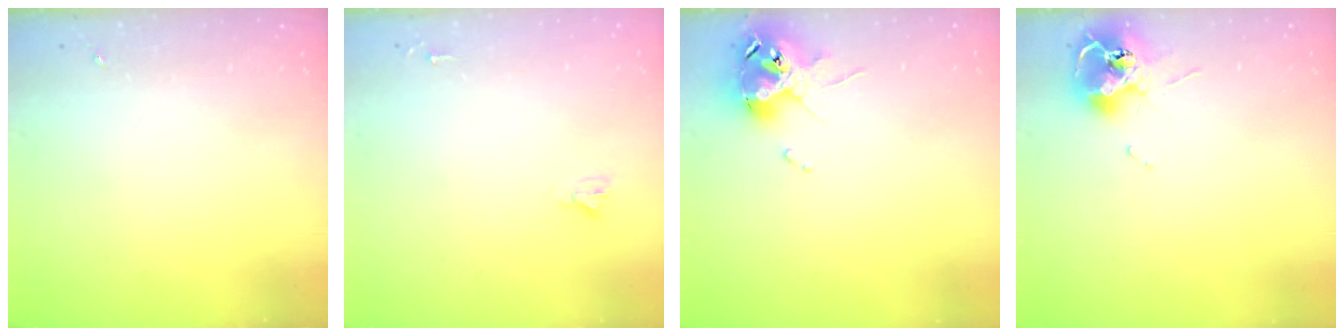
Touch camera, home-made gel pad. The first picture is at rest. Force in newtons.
{"total": 2.7, "press": 2.7, "slide": 0.2}
{"total": 12.6, "press": 12.5, "slide": 1.7}
{"total": 12.0, "press": 11.9, "slide": 1.2}